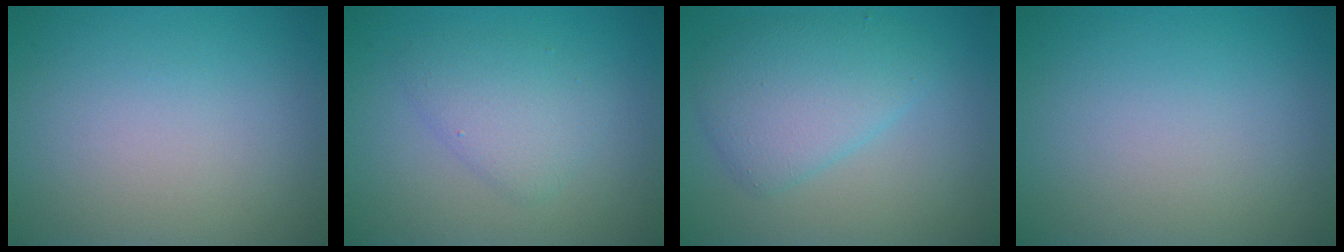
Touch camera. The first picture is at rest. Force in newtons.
{"total": 2.9, "press": 2.9, "slide": 0.2}
{"total": 4.5, "press": 4.5, "slide": 0.1}
{"total": 0.0}